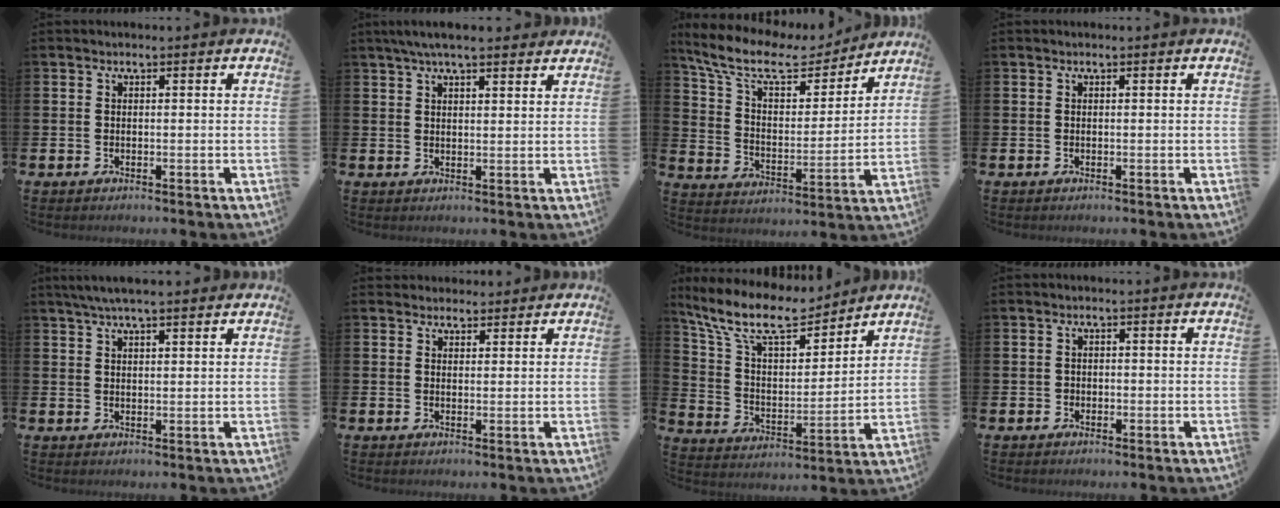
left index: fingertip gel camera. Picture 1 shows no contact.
{"total": 4.8, "force": [4.2, 0.8, 2.2], "torque": [-0.052, -0.005, 0.076]}
{"total": 10.9, "force": [9.0, 4.0, 4.7], "torque": [-0.123, -0.053, 0.152]}
{"total": 0.0}
{"total": 4.5, "force": [3.8, 0.6, 2.3], "torque": [-0.052, -0.003, 0.069]}
{"total": 2.5, "force": [2.3, 0.9, -0.2], "torque": [0.007, -0.008, 0.041]}
{"total": 11.7, "force": [10.2, 3.2, 4.7], "torque": [-0.134, -0.057, 0.180]}
{"total": 0.8, "force": [-0.3, 0.7, 0.1], "torque": [-0.005, 0.005, -0.008]}